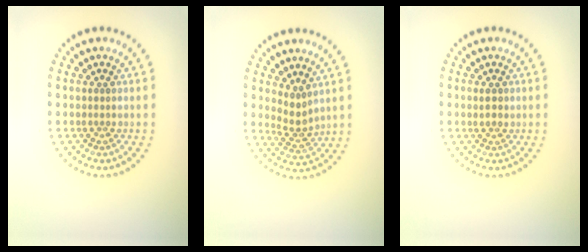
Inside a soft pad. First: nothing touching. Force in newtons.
{"total": 2.0, "press": 1.3, "slide": 1.6}
{"total": 1.1, "press": 1.0, "slide": 0.4}